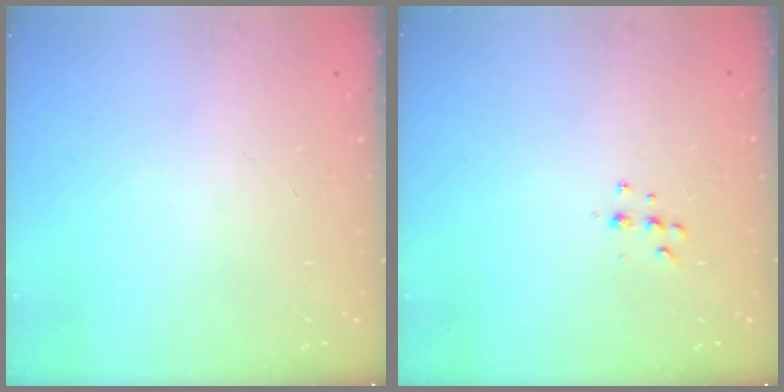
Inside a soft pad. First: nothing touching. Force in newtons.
{"total": 5.1, "press": 5.0, "slide": 0.8}